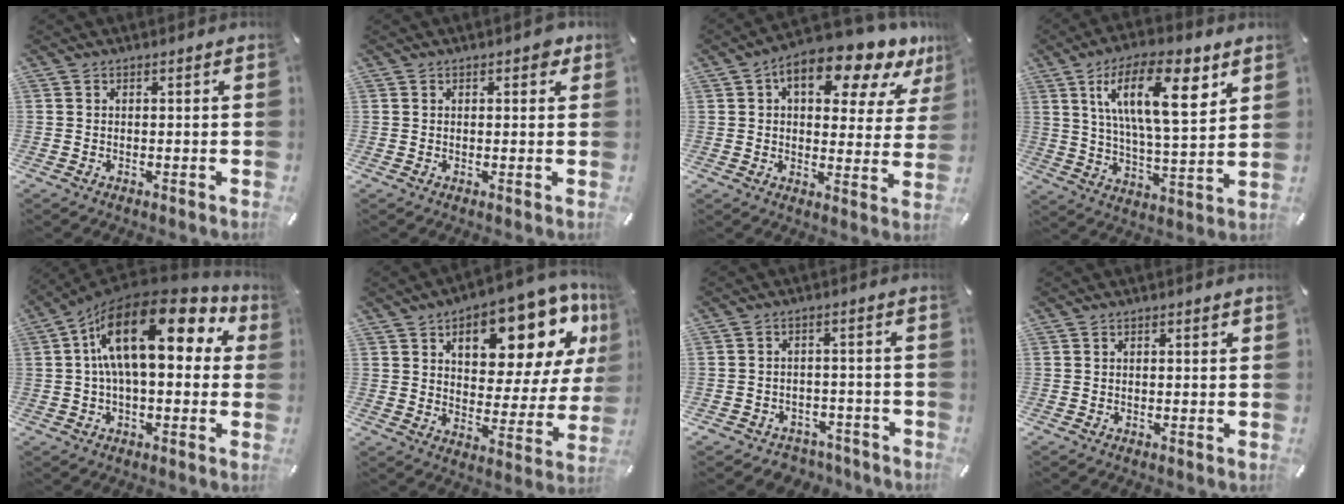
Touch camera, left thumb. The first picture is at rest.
{"total": 2.1, "force": [1.1, 1.1, 1.4], "torque": [-0.014, -0.001, 0.015]}
{"total": 14.3, "force": [8.6, 6.6, 9.4], "torque": [-0.127, -0.049, 0.138]}
{"total": 18.8, "force": [8.5, 7.1, 15.2], "torque": [-0.247, -0.019, 0.134]}
{"total": 19.9, "force": [5.5, 9.1, 16.8], "torque": [-0.289, -0.026, 0.084]}
{"total": 18.5, "force": [10.9, 9.2, 11.8], "torque": [-0.156, -0.075, 0.177]}
{"total": 4.0, "force": [-2.6, 2.8, 0.8], "torque": [-0.020, 0.013, -0.052]}
{"total": 0.9, "force": [0.3, 0.3, 0.8], "torque": [-0.014, 0.004, 0.004]}